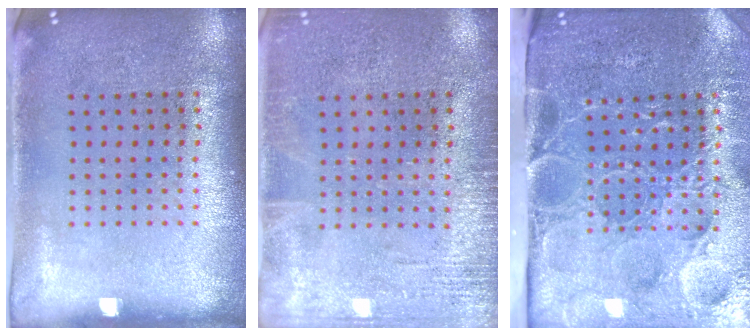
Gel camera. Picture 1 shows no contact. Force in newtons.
{"total": 2.4, "press": 2.4, "slide": 0.3}
{"total": 5.1, "press": 4.2, "slide": 2.8}